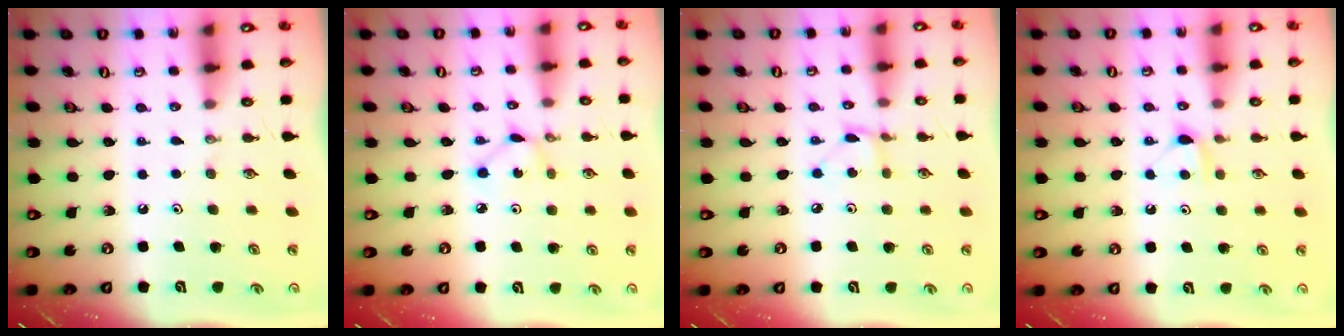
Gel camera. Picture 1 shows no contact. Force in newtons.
{"total": 1.9, "press": 1.9, "slide": 0.2}
{"total": 3.0, "press": 3.0, "slide": 0.1}
{"total": 5.1, "press": 5.0, "slide": 0.7}